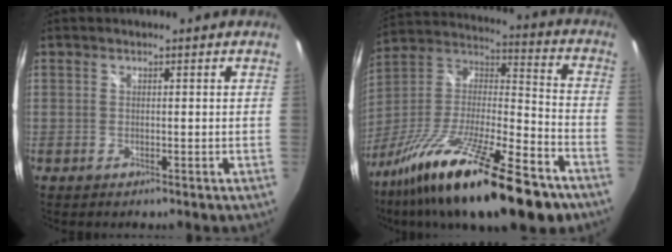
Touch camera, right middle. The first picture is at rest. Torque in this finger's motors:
{"motor_torque": [1.43, -0.71, 0.52, 0.21]}